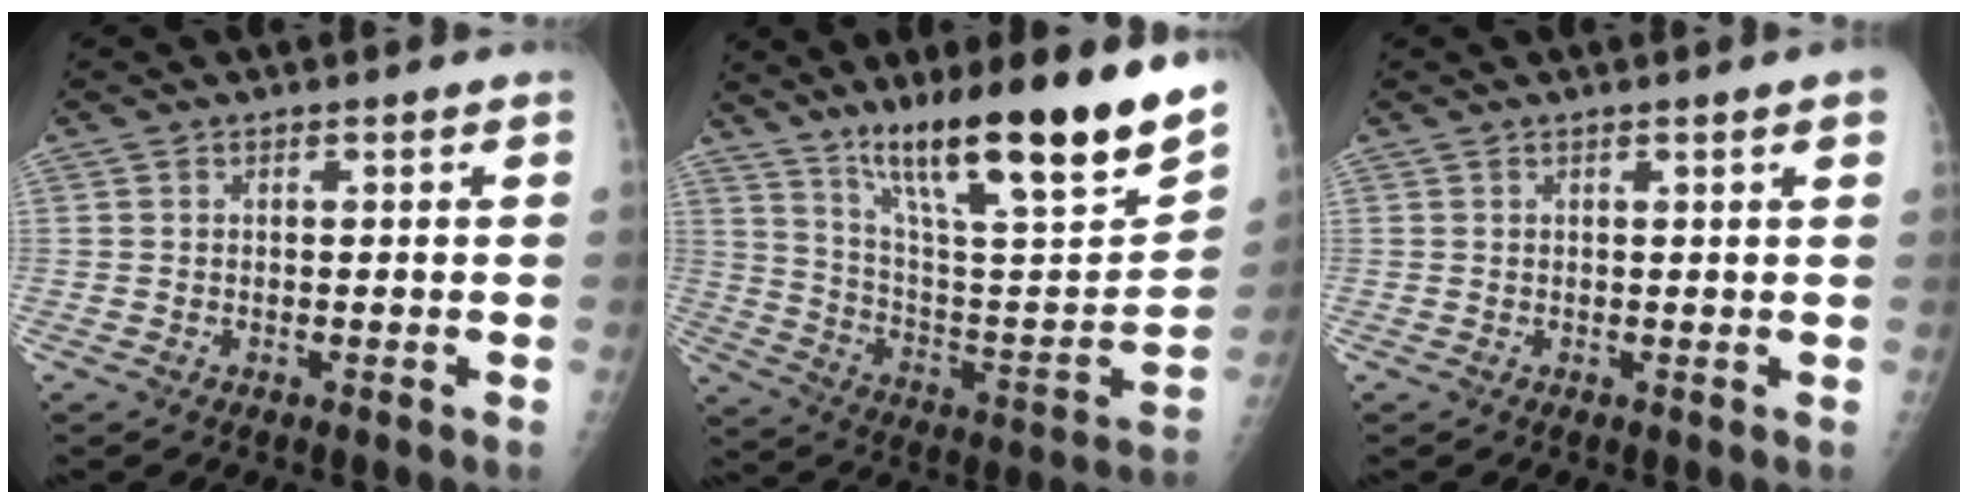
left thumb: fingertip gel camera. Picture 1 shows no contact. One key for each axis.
{"total": 26.3, "fx": 18.2, "fy": 2.9, "fz": 18.8, "tx": -0.273, "ty": -0.073, "tz": 0.305}
{"total": 2.5, "fx": 1.5, "fy": -0.3, "fz": 1.9, "tx": -0.026, "ty": 0.001, "tz": 0.021}